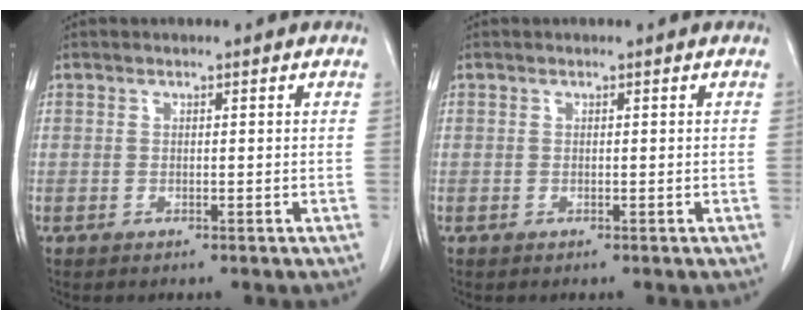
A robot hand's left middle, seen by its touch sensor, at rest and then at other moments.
{"total": 0.0}